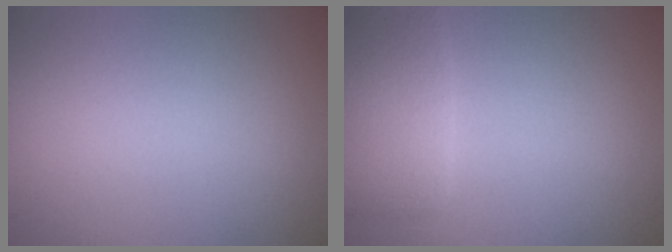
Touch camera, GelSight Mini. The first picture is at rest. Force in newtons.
{"total": 3.0, "press": 3.0, "slide": 0.1}